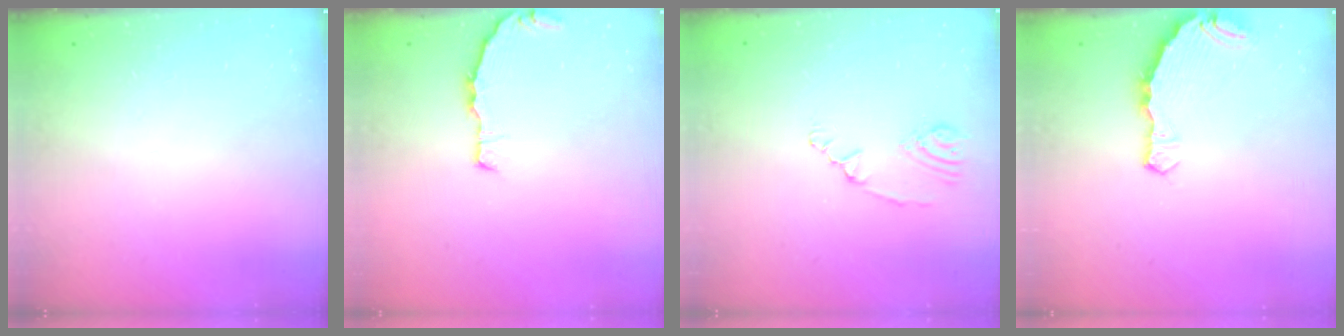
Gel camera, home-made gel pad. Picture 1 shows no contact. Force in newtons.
{"total": 3.8, "press": 3.7, "slide": 0.3}
{"total": 2.5, "press": 2.2, "slide": 1.1}
{"total": 7.9, "press": 6.3, "slide": 4.9}